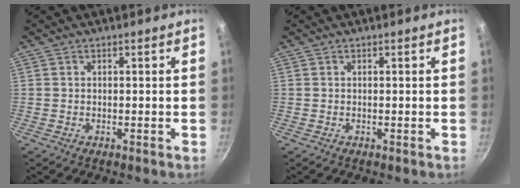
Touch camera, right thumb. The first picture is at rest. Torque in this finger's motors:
{"motor_torque": [0.00, 0.00, 0.01, -0.01, 0.05]}